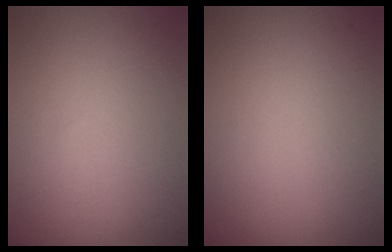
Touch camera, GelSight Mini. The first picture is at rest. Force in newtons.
{"total": 0.0}